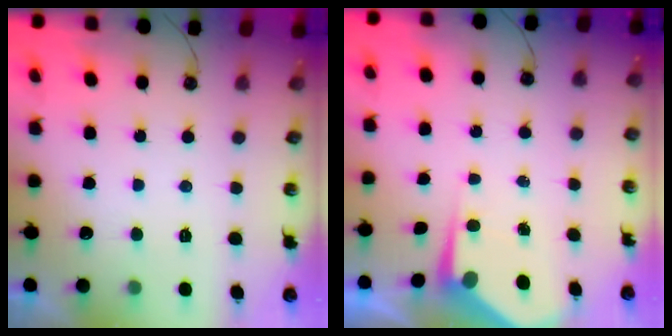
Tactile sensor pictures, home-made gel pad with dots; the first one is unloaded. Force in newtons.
{"total": 4.2, "press": 4.2, "slide": 0.6}